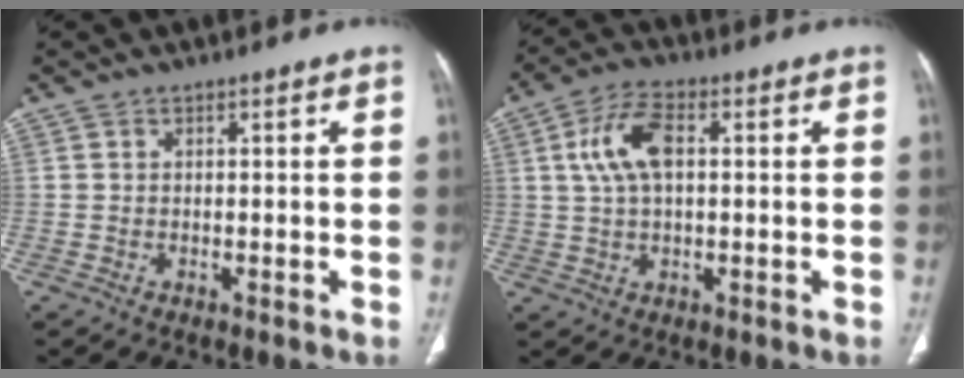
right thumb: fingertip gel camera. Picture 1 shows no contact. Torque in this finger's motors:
{"motor_torque": [-0.43, 0.56, 0.24, -0.13, 0.10]}